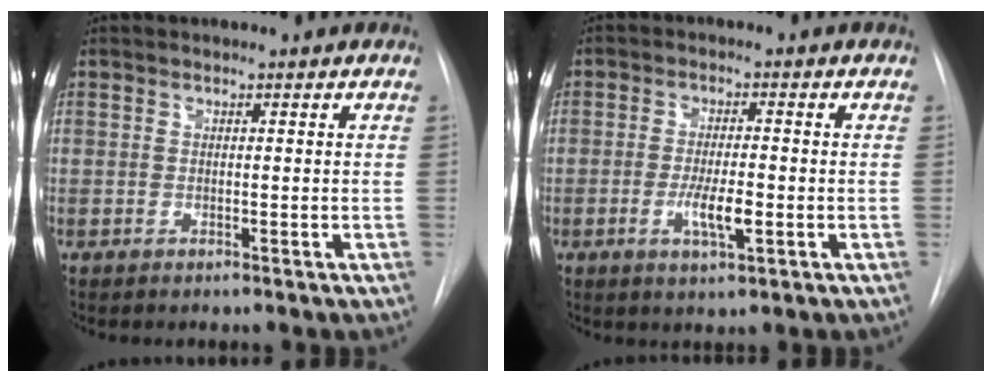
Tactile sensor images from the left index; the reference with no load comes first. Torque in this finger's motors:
{"motor_torque": [0.27, 0.52, 0.15, 0.06]}